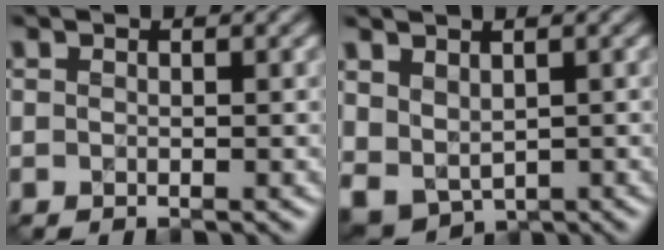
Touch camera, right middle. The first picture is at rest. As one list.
[{"total": 3.4, "force": [1.2, 2.5, 2.0], "torque": [-0.046, -0.012, 0.031]}]